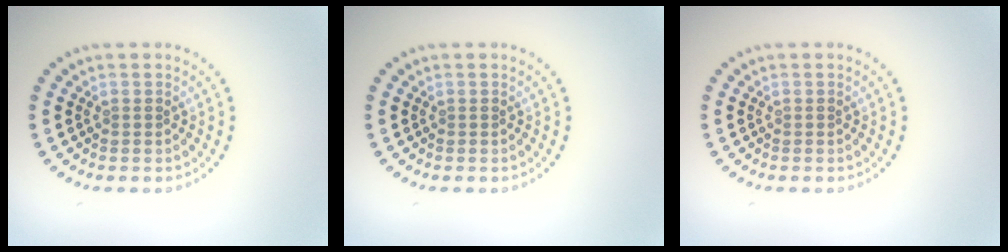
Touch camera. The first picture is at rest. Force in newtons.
{"total": 0.0}
{"total": 0.0}